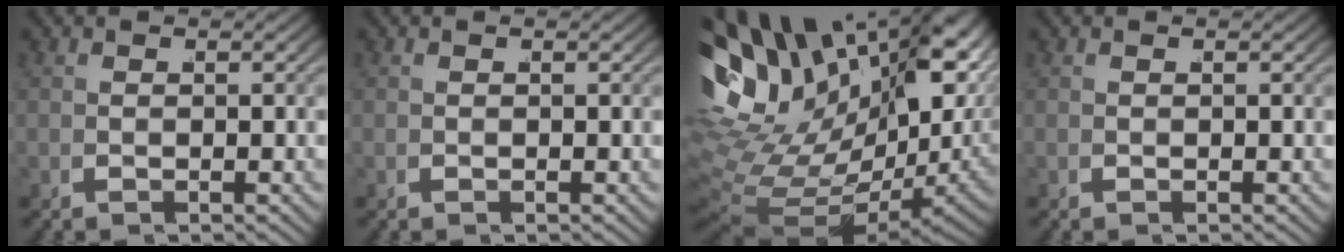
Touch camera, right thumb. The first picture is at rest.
{"total": 0.0}
{"total": 18.0, "force": [1.3, 11.6, 13.7], "torque": [-0.277, -0.030, 0.039]}
{"total": 0.0}